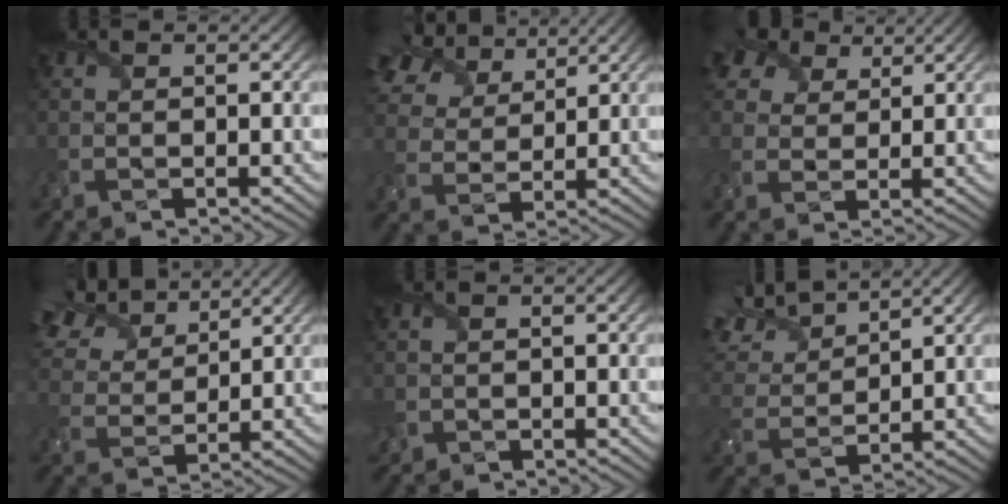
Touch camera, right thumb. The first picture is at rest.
{"total": 9.9, "force": [6.6, 5.4, 5.0], "torque": [-0.141, 0.026, 0.115]}
{"total": 7.6, "force": [5.0, 4.8, 3.1], "torque": [-0.087, 0.017, 0.083]}
{"total": 11.4, "force": [7.8, 5.5, 6.2], "torque": [-0.192, 0.033, 0.139]}
{"total": 1.8, "force": [-0.7, 1.6, 0.3], "torque": [-0.010, -0.013, -0.017]}
{"total": 10.6, "force": [8.0, 3.8, 6.0], "torque": [-0.173, 0.029, 0.142]}